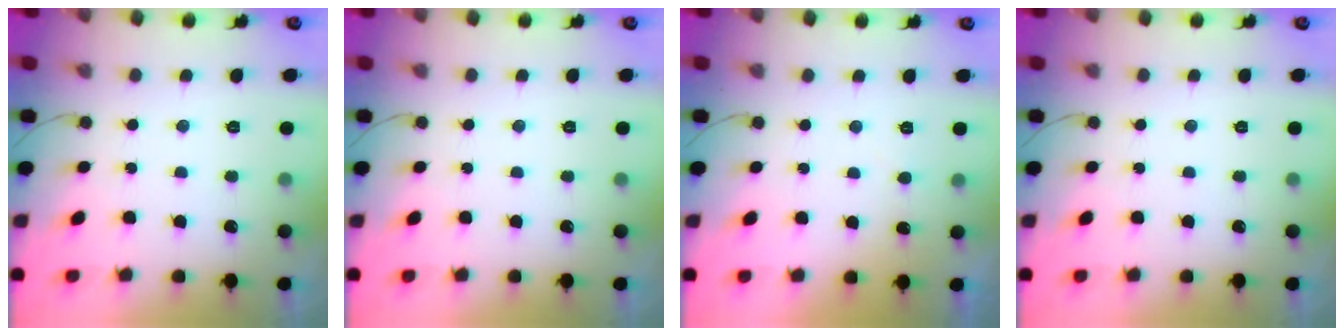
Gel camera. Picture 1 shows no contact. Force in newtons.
{"total": 0.0}
{"total": 2.6, "press": 2.6, "slide": 0.3}
{"total": 0.0}